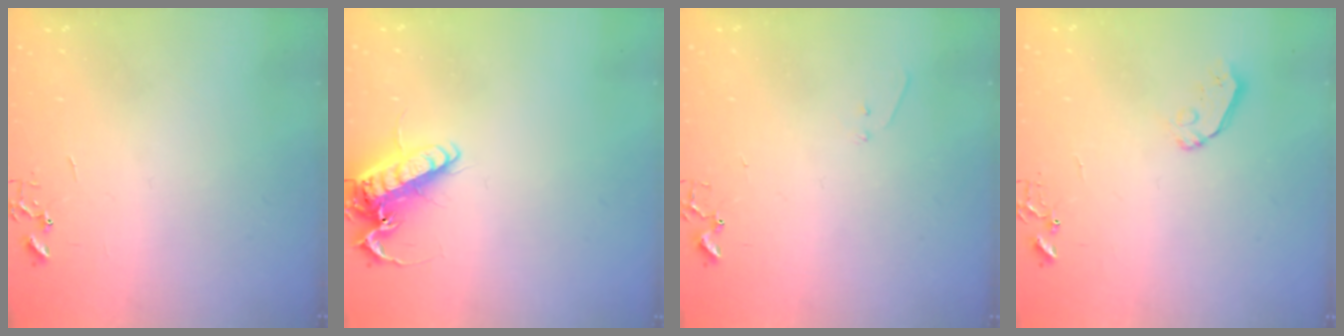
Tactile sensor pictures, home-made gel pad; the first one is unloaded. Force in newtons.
{"total": 14.8, "press": 14.6, "slide": 2.4}
{"total": 5.7, "press": 5.7, "slide": 0.7}
{"total": 6.1, "press": 6.0, "slide": 0.4}